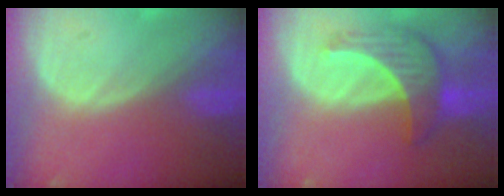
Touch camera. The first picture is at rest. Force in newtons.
{"total": 7.1, "press": 6.9, "slide": 1.8}